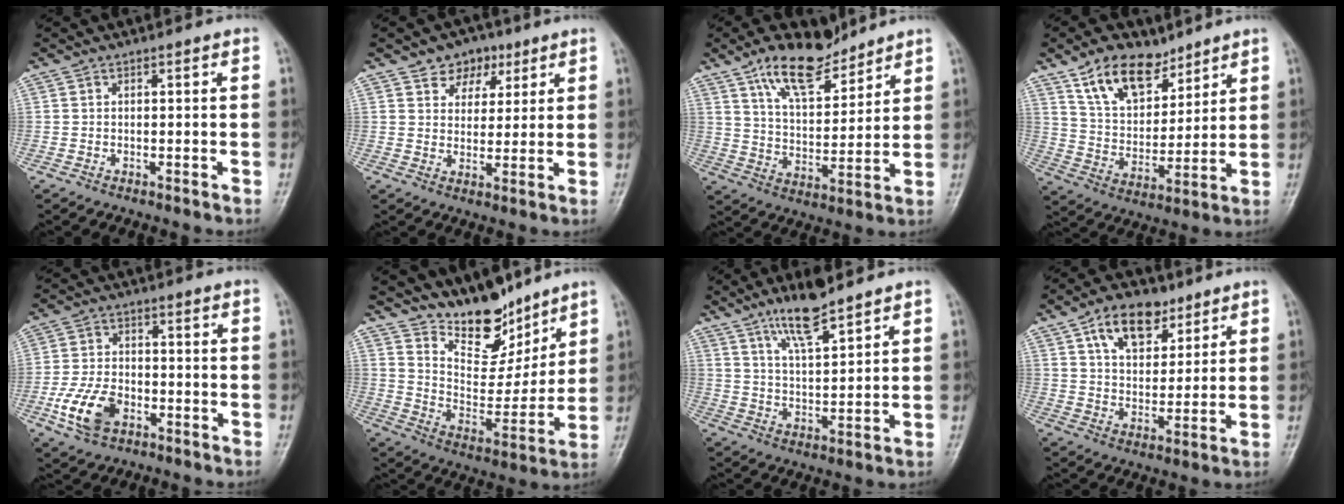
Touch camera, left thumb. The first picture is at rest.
{"total": 6.6, "force": [3.9, 4.9, 2.2], "torque": [0.002, -0.014, 0.059]}
{"total": 12.5, "force": [9.1, 5.4, 6.8], "torque": [-0.093, -0.054, 0.167]}
{"total": 13.3, "force": [8.8, 7.5, 6.5], "torque": [-0.078, -0.049, 0.163]}
{"total": 9.4, "force": [-3.8, 6.0, 6.2], "torque": [-0.118, 0.014, -0.071]}
{"total": 13.7, "force": [11.4, 6.1, 4.8], "torque": [-0.037, -0.084, 0.203]}
{"total": 9.0, "force": [6.6, 1.9, 5.8], "torque": [-0.097, -0.042, 0.121]}
{"total": 11.2, "force": [6.3, 6.6, 6.5], "torque": [-0.077, -0.028, 0.108]}